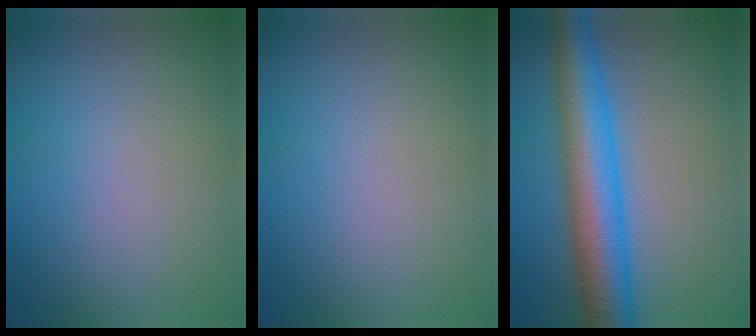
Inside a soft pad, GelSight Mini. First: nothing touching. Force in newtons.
{"total": 0.0}
{"total": 8.5, "press": 8.5, "slide": 0.1}